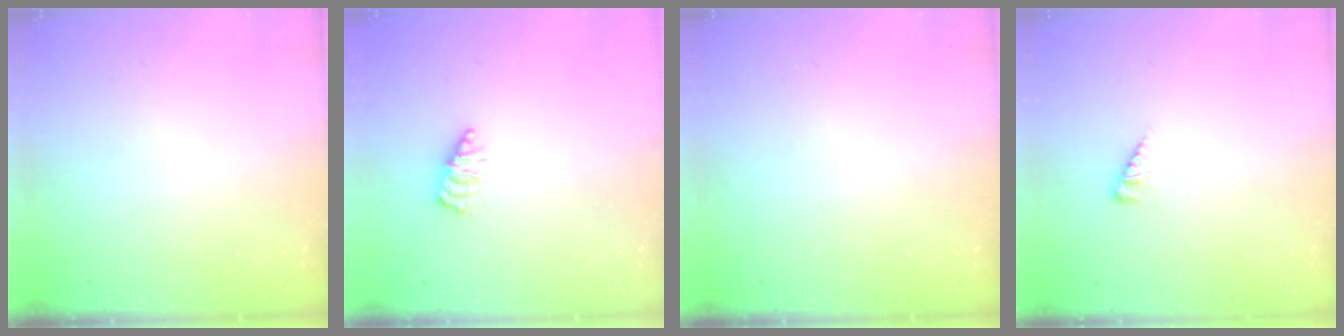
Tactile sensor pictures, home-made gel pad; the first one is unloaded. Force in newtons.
{"total": 1.9, "press": 1.9, "slide": 0.3}
{"total": 0.0}
{"total": 3.7, "press": 3.7, "slide": 0.6}